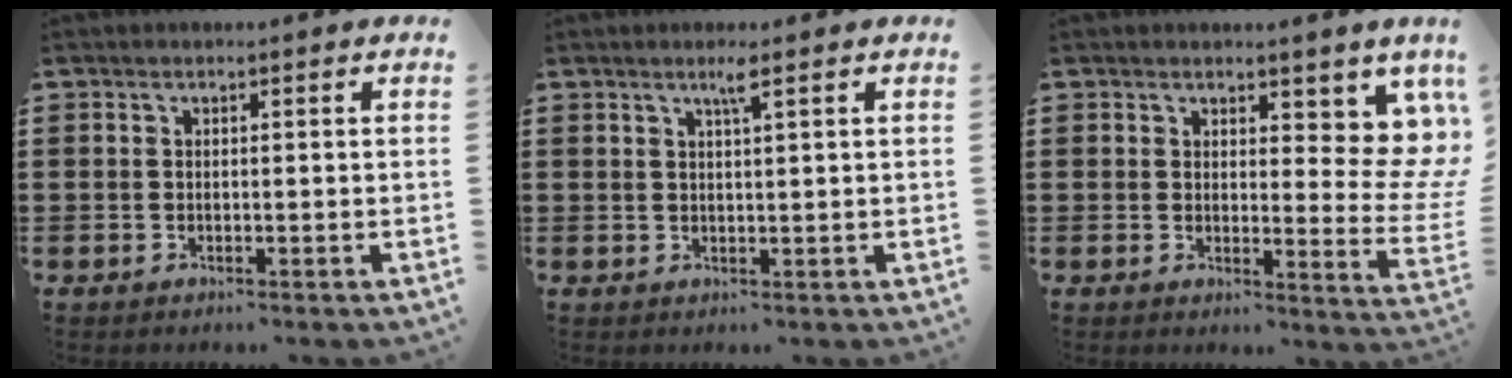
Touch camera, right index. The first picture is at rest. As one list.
[{"total": 2.2, "force": [1.3, -0.1, 1.7], "torque": [-0.034, -0.001, 0.021]}, {"total": 6.2, "force": [4.3, 2.8, 3.6], "torque": [-0.046, -0.026, 0.072]}]